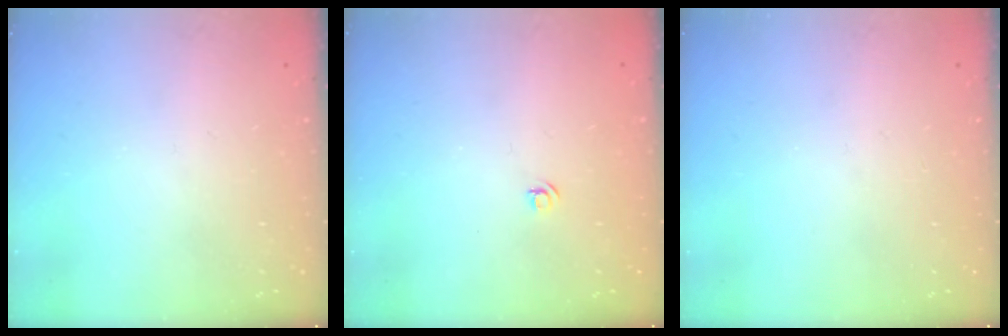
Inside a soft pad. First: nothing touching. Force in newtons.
{"total": 3.5, "press": 3.4, "slide": 0.5}
{"total": 0.0}